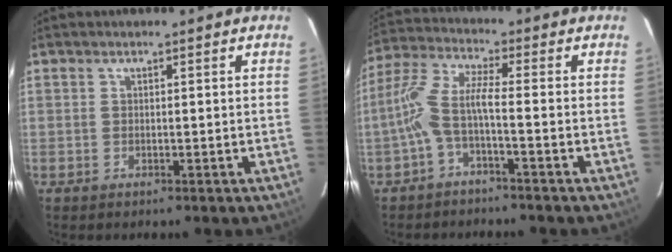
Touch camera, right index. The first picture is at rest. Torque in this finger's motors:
{"motor_torque": [0.86, -0.45, 0.53, 0.16]}